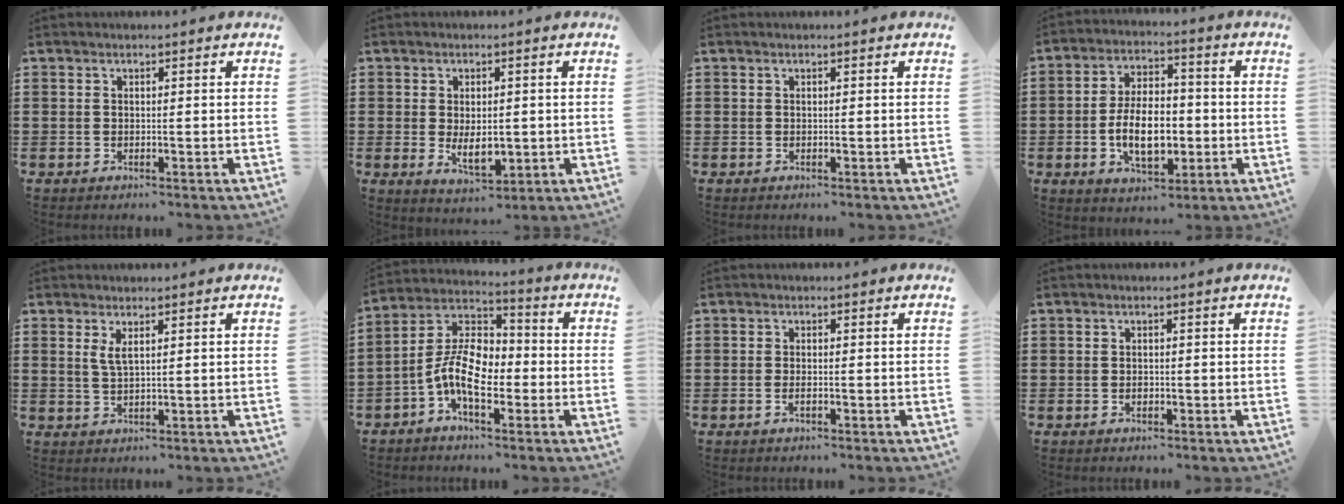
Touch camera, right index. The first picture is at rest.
{"total": 5.3, "force": [-0.4, 2.9, 4.4], "torque": [-0.078, 0.001, -0.008]}
{"total": 0.0}
{"total": 9.5, "force": [-1.9, 5.2, 7.7], "torque": [-0.144, 0.000, -0.040]}
{"total": 2.2, "force": [1.1, 0.5, 1.8], "torque": [-0.039, 0.002, 0.020]}
{"total": 10.5, "force": [-3.1, 5.4, 8.5], "torque": [-0.195, 0.005, -0.063]}
{"total": 1.1, "force": [-0.4, 0.4, 0.9], "torque": [-0.019, -0.004, -0.007]}
{"total": 0.9, "force": [-0.3, 0.7, 0.6], "torque": [-0.014, 0.000, -0.005]}